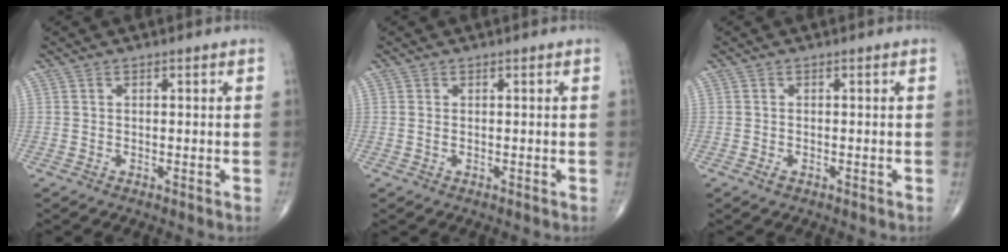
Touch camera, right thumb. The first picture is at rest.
{"total": 0.6, "force": [0.1, 0.3, 0.5], "torque": [-0.010, -0.001, 0.004]}
{"total": 1.0, "force": [-0.4, 0.5, 0.7], "torque": [-0.016, 0.001, -0.006]}